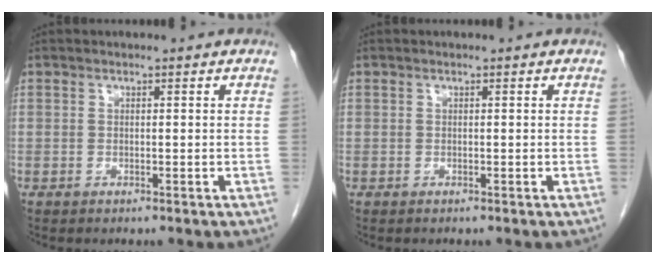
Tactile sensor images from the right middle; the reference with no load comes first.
{"total": 0.0}